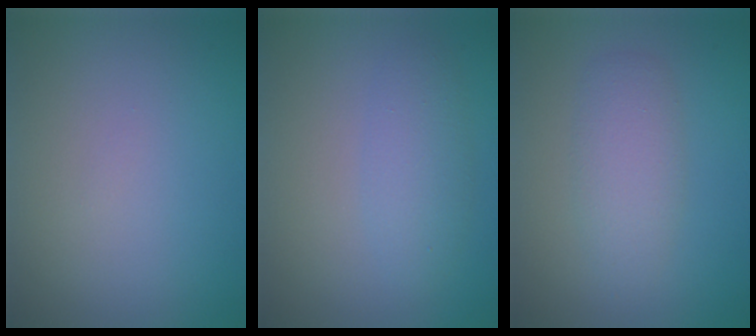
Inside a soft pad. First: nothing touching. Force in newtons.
{"total": 2.4, "press": 2.4, "slide": 0.0}
{"total": 2.8, "press": 2.8, "slide": 0.1}